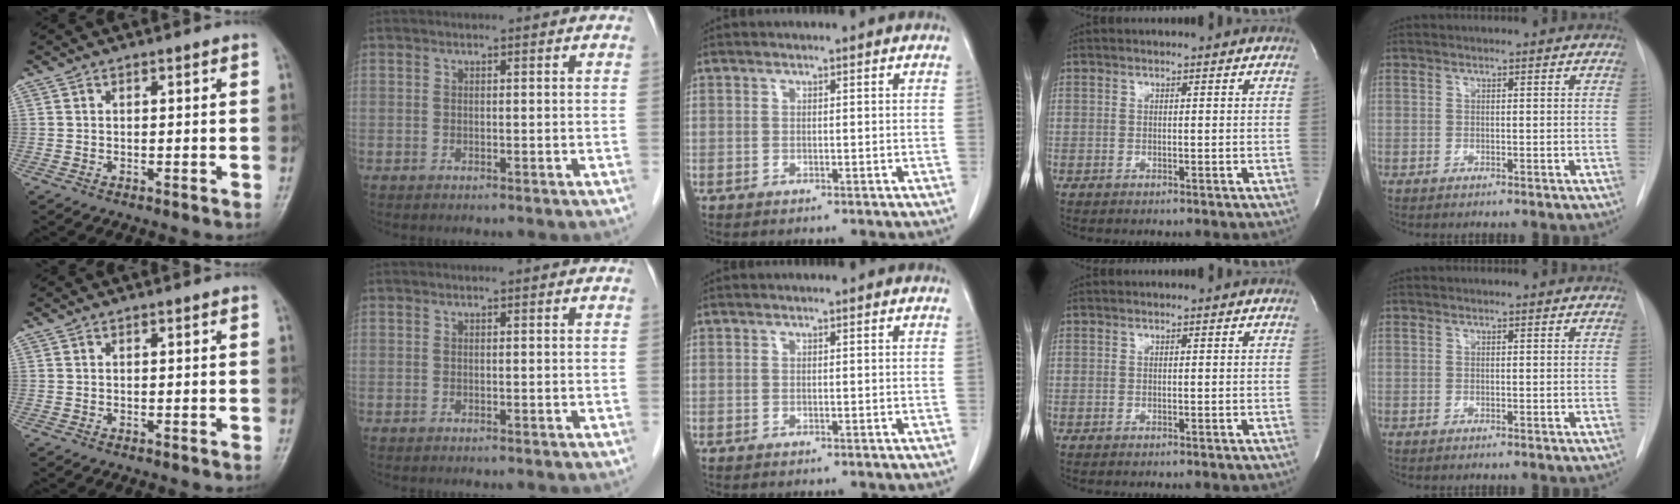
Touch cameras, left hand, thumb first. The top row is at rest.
{}